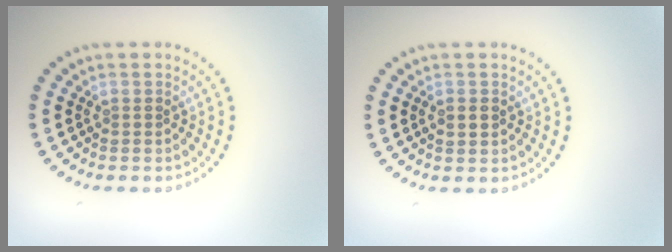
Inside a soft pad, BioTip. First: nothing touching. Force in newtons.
{"total": 1.8, "press": 1.8, "slide": 0.2}